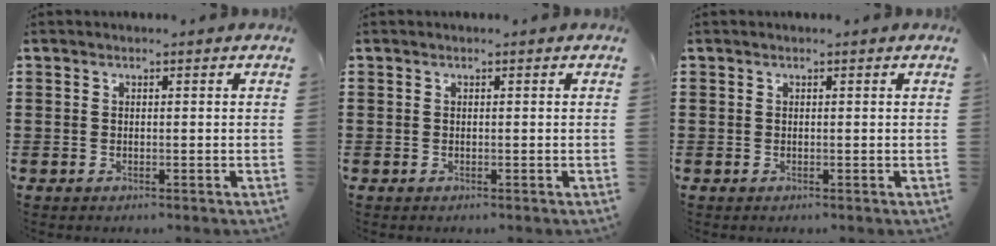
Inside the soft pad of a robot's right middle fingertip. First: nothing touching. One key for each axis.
{"total": 0.0}
{"total": 0.0}